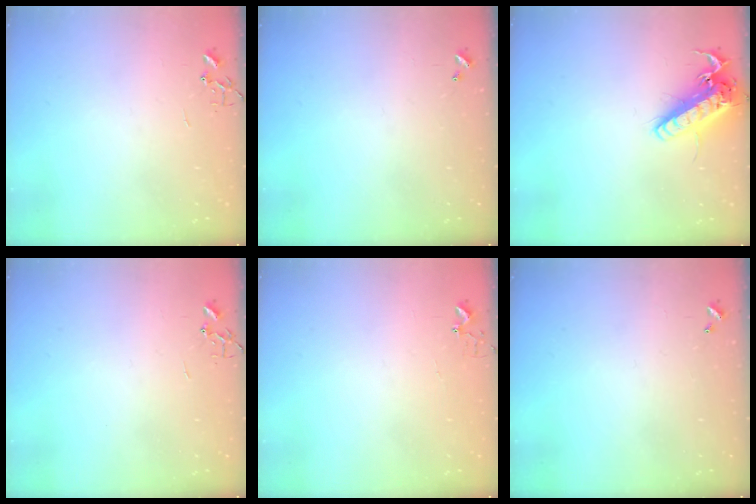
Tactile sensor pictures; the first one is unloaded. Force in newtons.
{"total": 0.0}
{"total": 16.4, "press": 16.1, "slide": 3.2}
{"total": 0.0}
{"total": 3.7, "press": 3.7, "slide": 0.2}
{"total": 0.0}